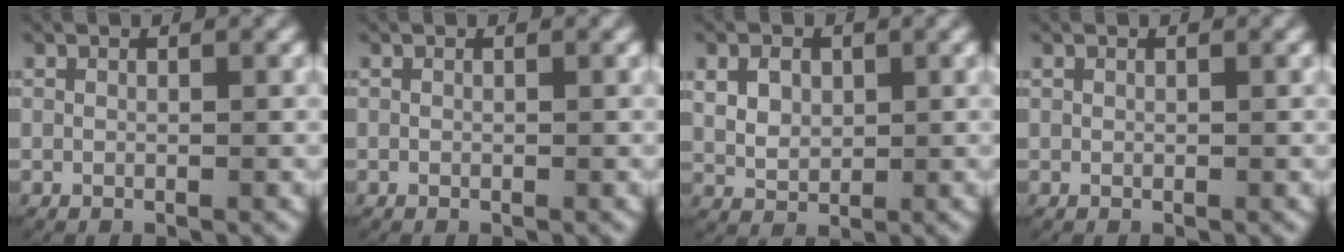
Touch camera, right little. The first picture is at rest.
{"total": 0.0}
{"total": 4.0, "force": [0.7, 3.4, 2.1], "torque": [-0.052, -0.013, 0.024]}
{"total": 0.0}